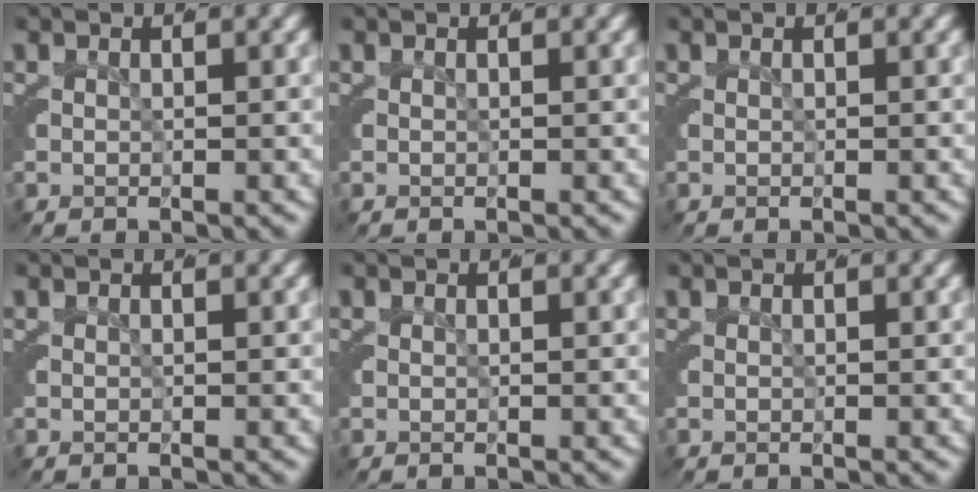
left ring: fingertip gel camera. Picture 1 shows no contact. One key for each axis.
{"total": 0.0}
{"total": 0.0}
{"total": 0.0}
{"total": 0.0}
{"total": 0.0}